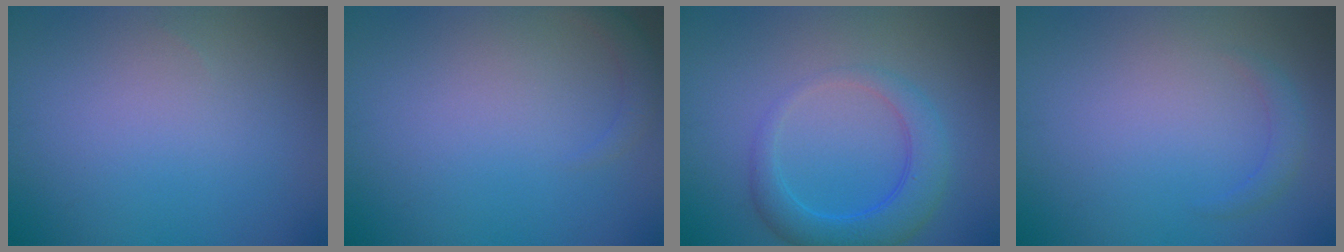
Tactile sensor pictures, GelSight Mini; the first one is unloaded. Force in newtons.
{"total": 1.3, "press": 1.3, "slide": 0.2}
{"total": 4.3, "press": 4.3, "slide": 0.3}
{"total": 1.3, "press": 1.3, "slide": 0.1}